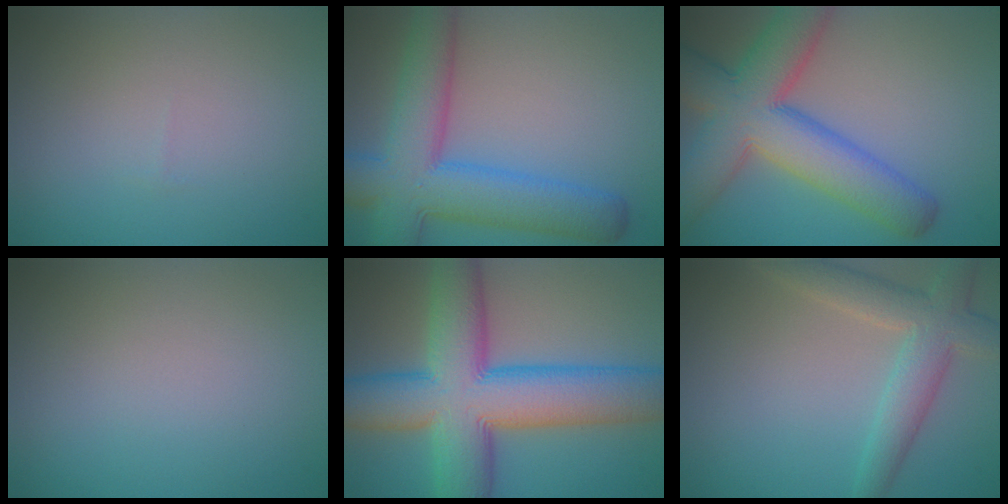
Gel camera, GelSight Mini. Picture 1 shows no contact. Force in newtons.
{"total": 9.7, "press": 9.7, "slide": 0.5}
{"total": 10.1, "press": 10.1, "slide": 0.5}
{"total": 0.0}
{"total": 13.0, "press": 12.9, "slide": 0.4}
{"total": 4.7, "press": 4.7, "slide": 0.4}